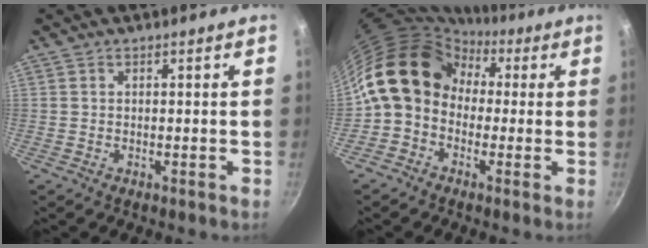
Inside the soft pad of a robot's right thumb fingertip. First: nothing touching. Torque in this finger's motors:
{"motor_torque": [1.79, 3.23, 1.29, -1.17, 0.63]}